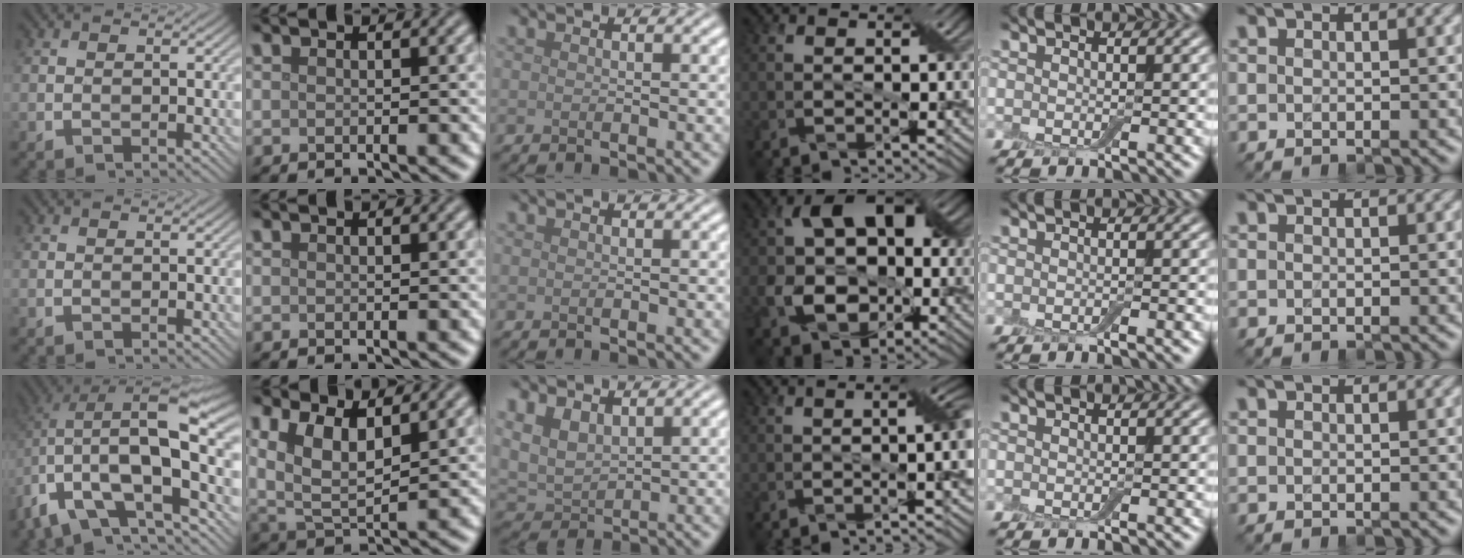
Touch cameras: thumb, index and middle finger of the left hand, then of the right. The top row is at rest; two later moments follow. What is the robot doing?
{"motion": "extract", "object": "backpack"}